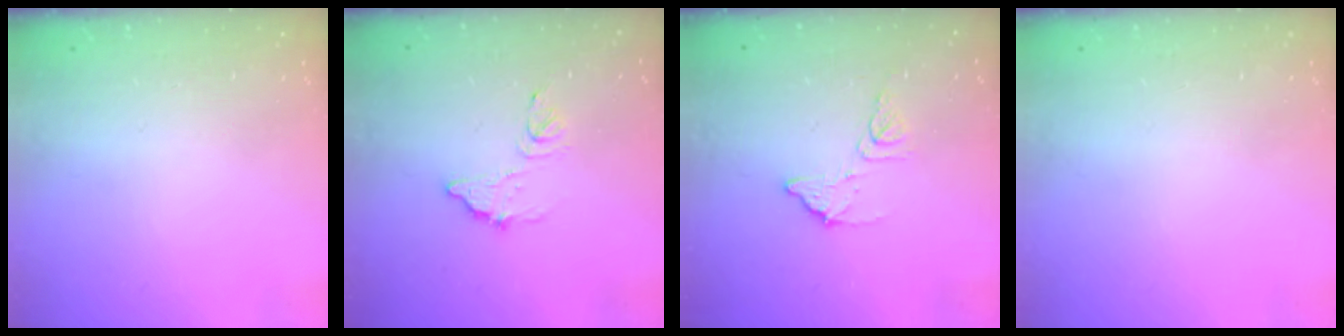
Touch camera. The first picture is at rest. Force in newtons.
{"total": 8.8, "press": 8.8, "slide": 0.5}
{"total": 8.9, "press": 8.9, "slide": 0.5}
{"total": 0.0}